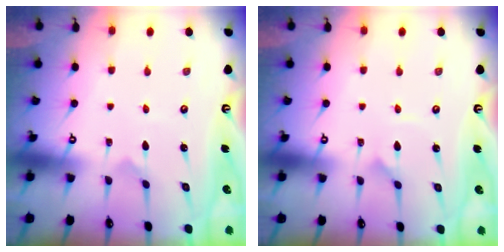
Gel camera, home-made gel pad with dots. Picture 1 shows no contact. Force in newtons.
{"total": 1.5, "press": 1.5, "slide": 0.1}